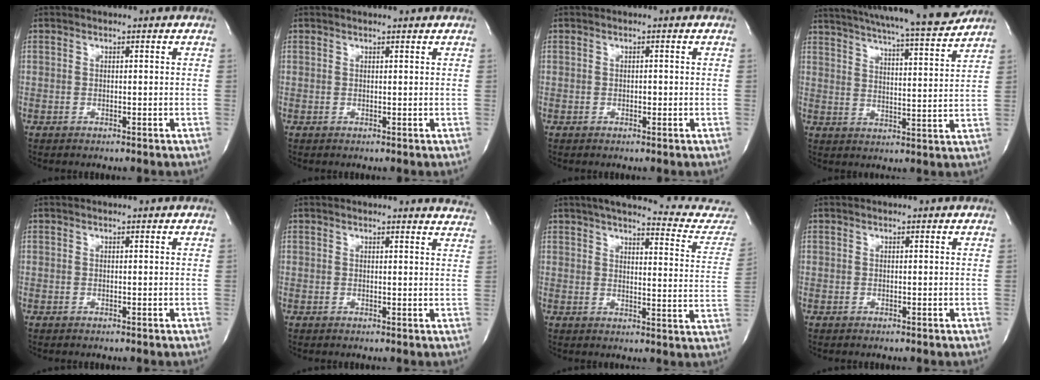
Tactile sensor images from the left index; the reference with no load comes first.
{"total": 1.0, "force": [0.9, -0.2, 0.3], "torque": [-0.005, 0.000, 0.009]}
{"total": 1.0, "force": [-0.9, 0.1, 0.2], "torque": [-0.002, -0.004, -0.016]}
{"total": 20.3, "force": [18.3, 0.1, 8.7], "torque": [-0.143, -0.034, 0.249]}
{"total": 0.0}
{"total": 11.3, "force": [11.1, 1.2, 1.9], "torque": [-0.002, -0.046, 0.094]}
{"total": 19.0, "force": [17.1, 2.3, 8.0], "torque": [-0.094, -0.053, 0.191]}
{"total": 0.0}